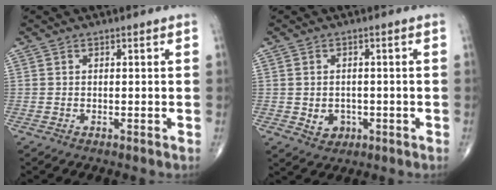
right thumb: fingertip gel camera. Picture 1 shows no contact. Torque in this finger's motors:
{"motor_torque": [-0.20, 0.24, -0.07, -0.08, 0.06]}